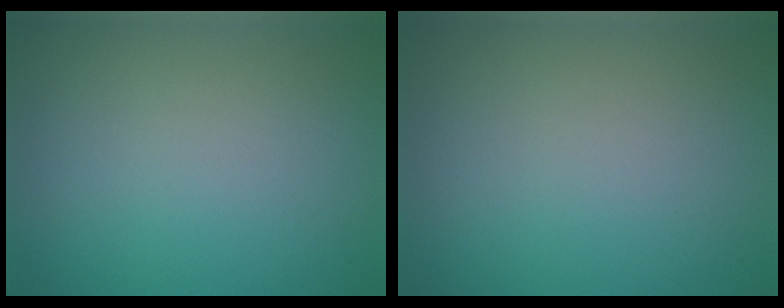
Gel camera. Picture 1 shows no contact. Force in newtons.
{"total": 0.0}